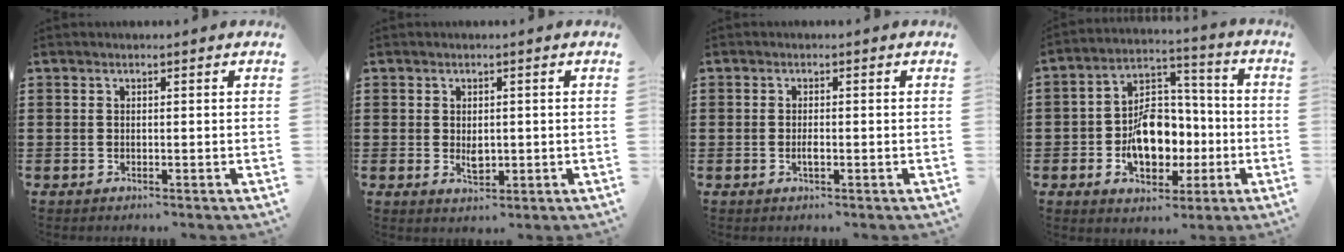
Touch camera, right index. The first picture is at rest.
{"total": 2.3, "force": [0.0, 1.4, 1.8], "torque": [-0.027, -0.001, 0.000]}
{"total": 1.5, "force": [-0.5, 0.5, 1.3], "torque": [-0.025, -0.002, -0.008]}
{"total": 10.3, "force": [-2.2, 7.1, 7.1], "torque": [-0.123, 0.010, -0.038]}